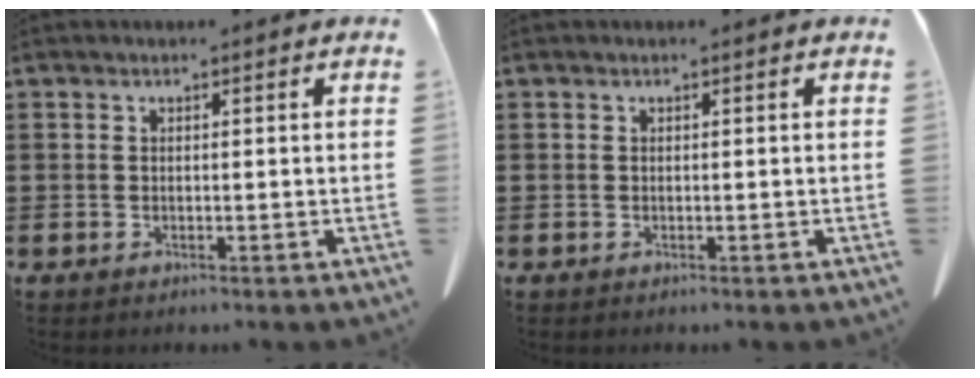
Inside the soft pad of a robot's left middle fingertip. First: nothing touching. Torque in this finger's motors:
{"motor_torque": [0.03, 0.03, 0.00, 0.00]}